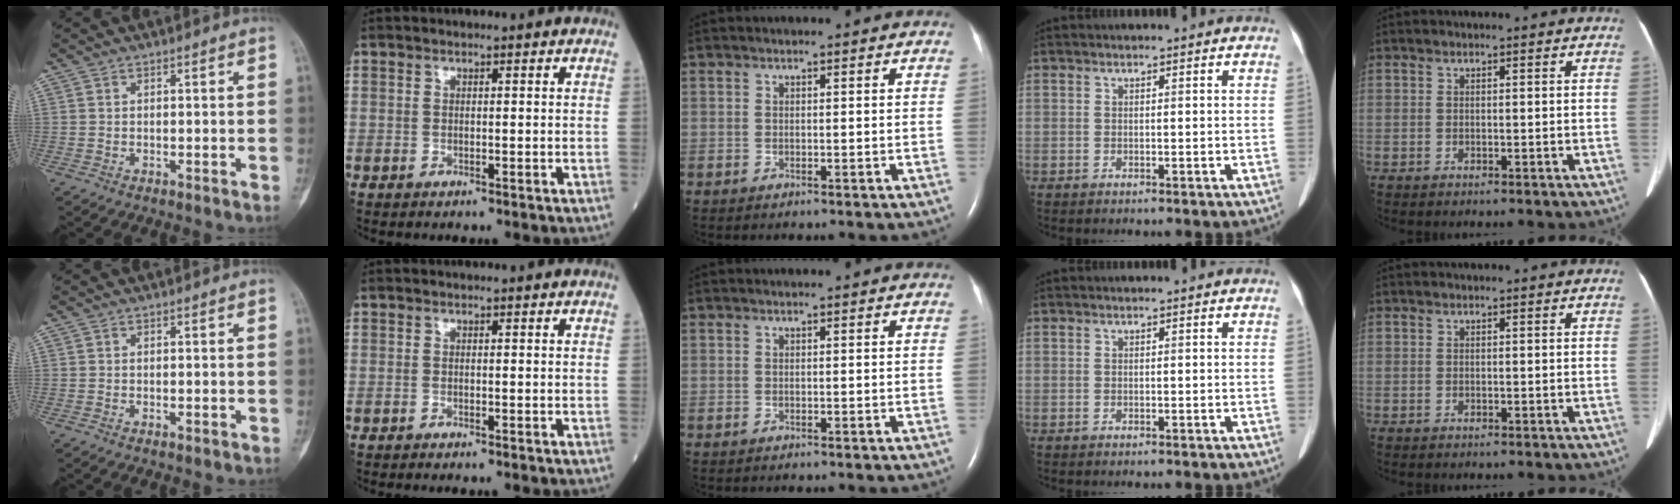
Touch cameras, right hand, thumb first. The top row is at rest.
{"thumb": {"total": 0.9, "force": [-0.4, 0.4, 0.6], "torque": [-0.012, 0.002, -0.005]}, "index": {"total": 1.1, "force": [-1.0, -0.1, 0.6], "torque": [-0.005, 0.001, -0.011]}}